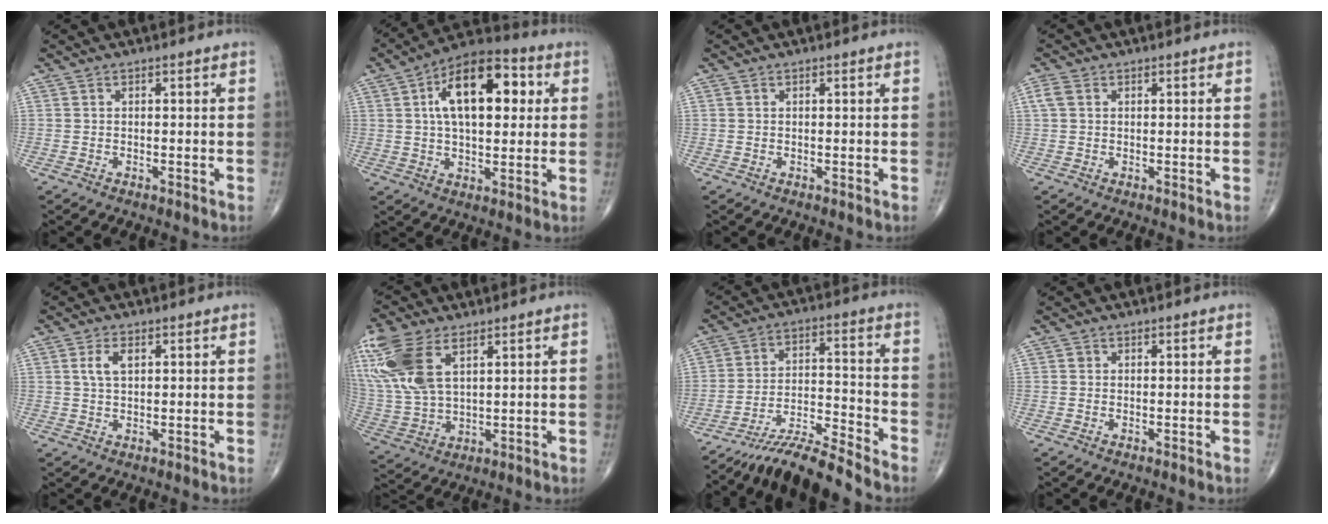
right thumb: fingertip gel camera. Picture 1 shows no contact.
{"total": 17.5, "force": [4.3, 9.0, 14.4], "torque": [-0.204, 0.017, 0.062]}
{"total": 0.0}
{"total": 2.2, "force": [0.7, 1.6, 1.4], "torque": [-0.038, 0.010, 0.015]}
{"total": 3.5, "force": [1.1, 1.8, 2.8], "torque": [-0.053, 0.003, 0.023]}
{"total": 17.3, "force": [7.5, 9.1, 12.7], "torque": [-0.300, -0.013, 0.153]}
{"total": 10.1, "force": [-9.7, -1.1, 2.4], "torque": [-0.054, 0.075, -0.176]}
{"total": 0.5, "force": [0.1, 0.5, 0.1], "torque": [0.000, 0.001, 0.002]}